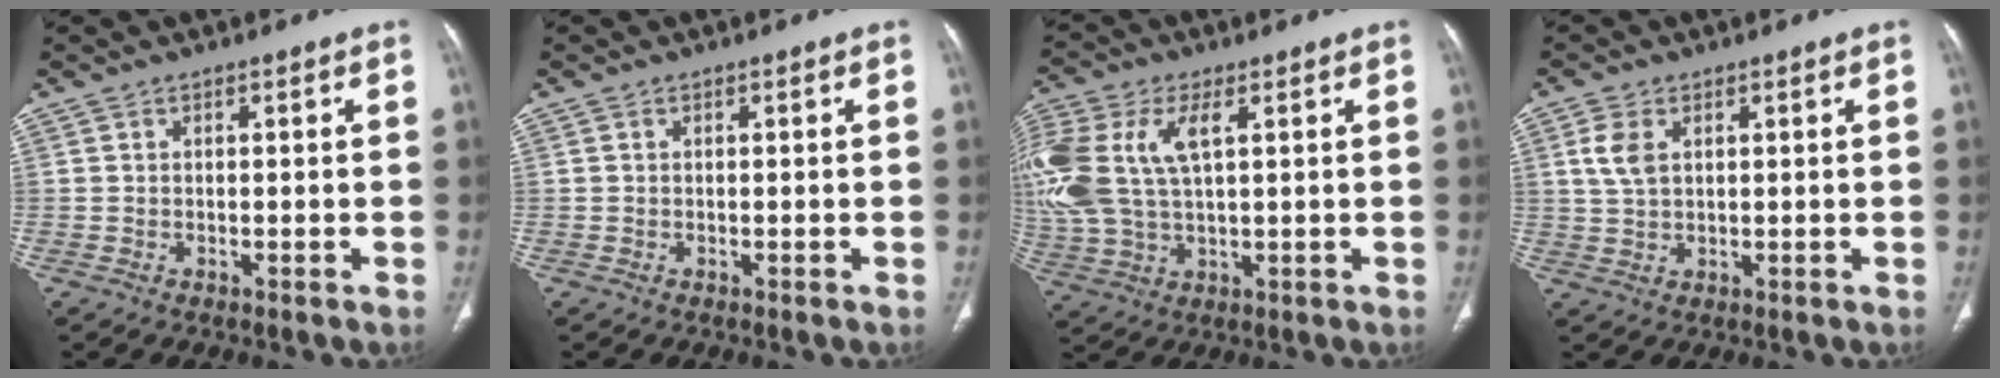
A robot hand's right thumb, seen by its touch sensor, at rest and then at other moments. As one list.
[{"total": 0.0}, {"total": 18.4, "force": [4.4, 9.9, 14.8], "torque": [-0.372, 0.013, 0.084]}, {"total": 4.8, "force": [1.5, 3.0, 3.5], "torque": [-0.077, 0.002, 0.034]}]